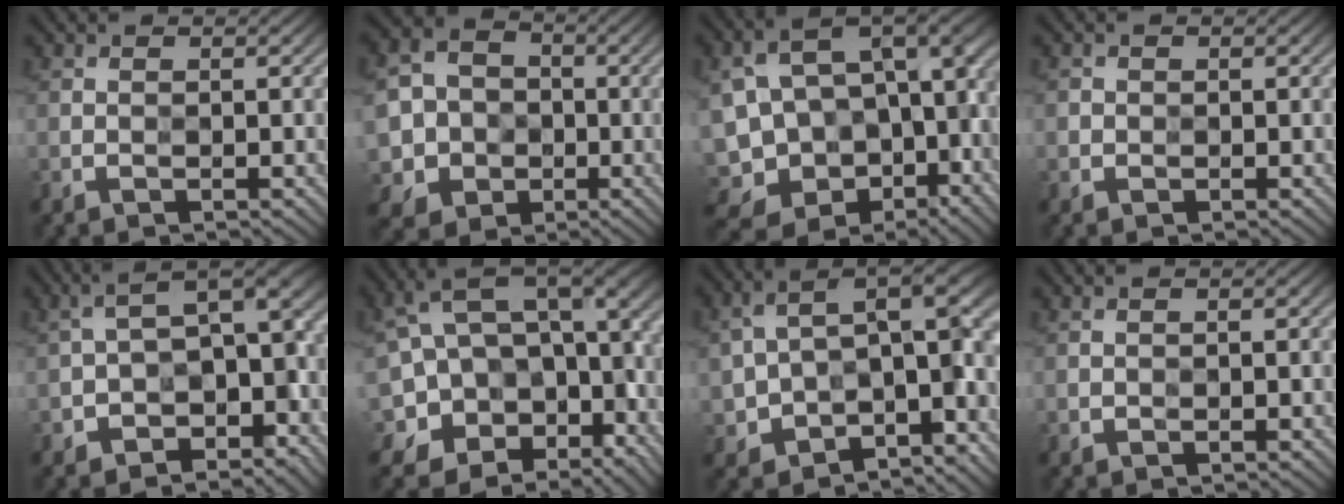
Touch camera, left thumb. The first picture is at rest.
{"total": 8.1, "force": [-1.7, 7.4, 2.8], "torque": [-0.072, -0.018, -0.053]}
{"total": 16.0, "force": [-4.6, 11.2, 10.4], "torque": [-0.229, -0.036, -0.052]}
{"total": 0.8, "force": [-0.1, 0.8, 0.1], "torque": [-0.001, -0.004, -0.006]}
{"total": 10.5, "force": [-4.4, 6.0, 7.3], "torque": [-0.113, -0.016, -0.073]}
{"total": 15.6, "force": [-1.0, 10.6, 11.5], "torque": [-0.234, -0.040, 0.037]}
{"total": 13.5, "force": [-2.8, 9.1, 9.6], "torque": [-0.165, -0.036, -0.006]}
{"total": 1.0, "force": [0.1, 0.2, 1.0], "torque": [-0.018, 0.001, 0.002]}